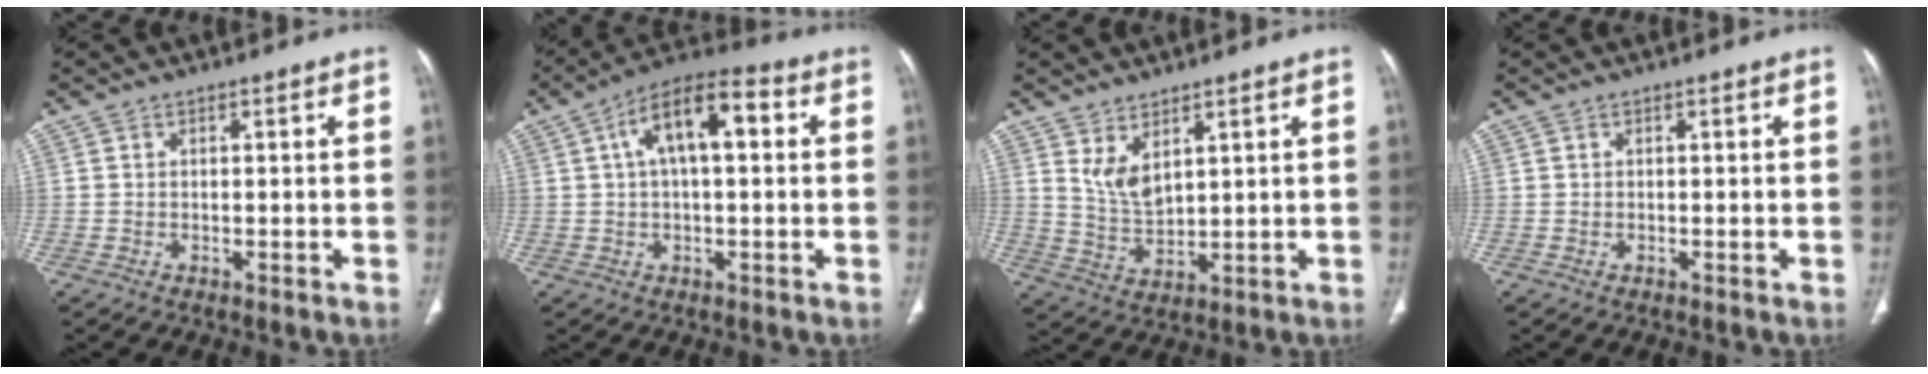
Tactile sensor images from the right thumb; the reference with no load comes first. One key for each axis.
{"total": 12.0, "fx": 2.8, "fy": 5.3, "fz": 10.4, "tx": -0.174, "ty": 0.032, "tz": 0.038}
{"total": 5.8, "fx": 3.2, "fy": 2.6, "fz": 4.1, "tx": -0.076, "ty": -0.031, "tz": 0.076}
{"total": 0.0}